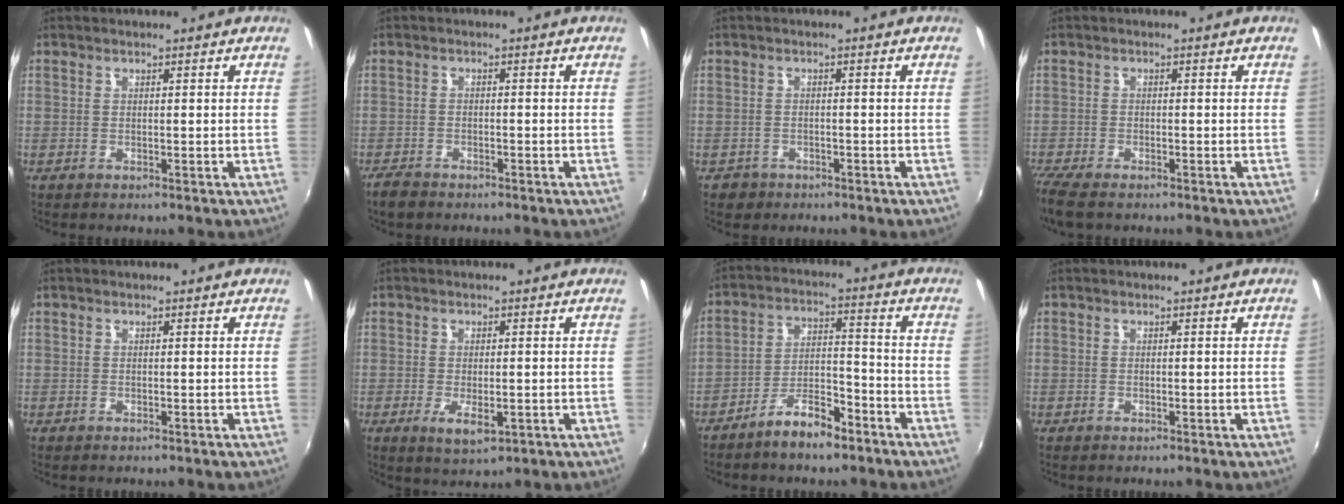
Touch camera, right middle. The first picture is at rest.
{"total": 3.4, "force": [-2.9, 1.3, 1.2], "torque": [-0.039, -0.006, -0.055]}
{"total": 2.6, "force": [-1.6, 1.9, 0.6], "torque": [-0.021, 0.000, -0.024]}
{"total": 5.8, "force": [-4.7, 1.4, 3.2], "torque": [-0.085, -0.026, -0.090]}
{"total": 0.0}
{"total": 4.6, "force": [-1.5, 1.9, 3.9], "torque": [-0.073, -0.012, -0.021]}
{"total": 7.9, "force": [-6.0, 2.7, 4.4], "torque": [-0.086, 0.021, -0.099]}
{"total": 0.0}